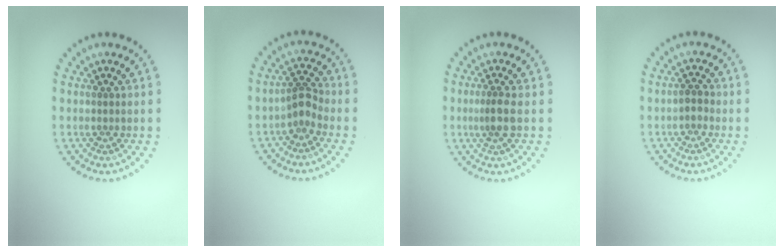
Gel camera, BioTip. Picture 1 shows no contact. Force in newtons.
{"total": 2.0, "press": 1.6, "slide": 1.3}
{"total": 2.1, "press": 1.6, "slide": 1.3}
{"total": 1.1, "press": 1.0, "slide": 0.3}